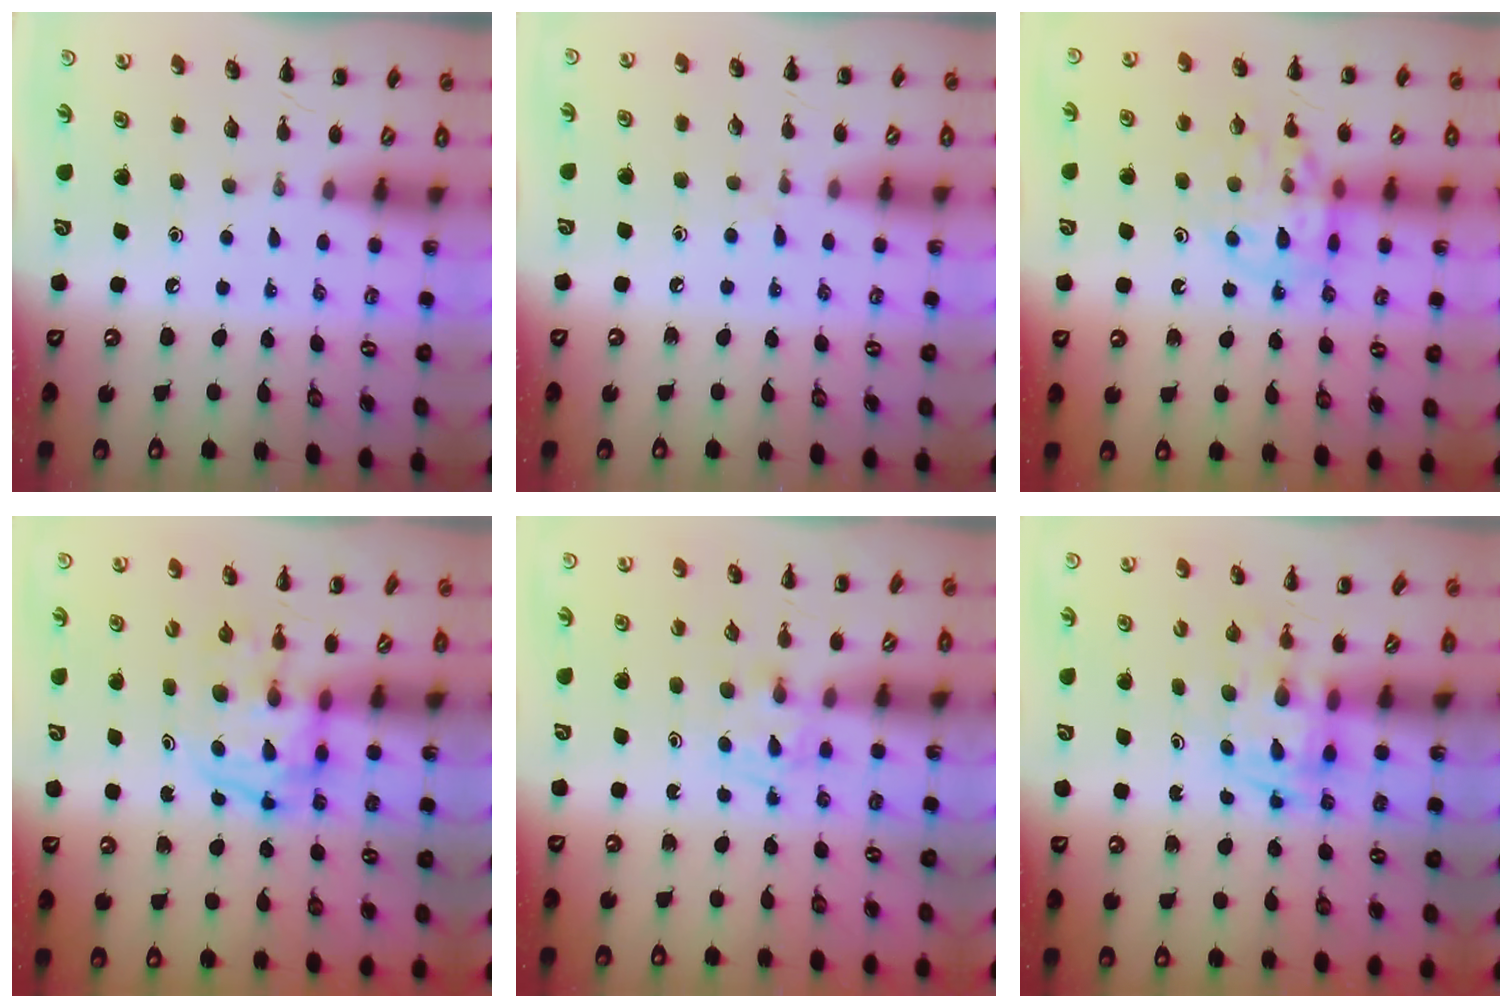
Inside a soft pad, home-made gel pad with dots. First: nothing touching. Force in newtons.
{"total": 4.4, "press": 3.9, "slide": 2.0}
{"total": 13.3, "press": 13.2, "slide": 2.2}
{"total": 3.9, "press": 3.9, "slide": 0.6}
{"total": 3.3, "press": 3.0, "slide": 1.3}
{"total": 2.8, "press": 2.7, "slide": 0.7}